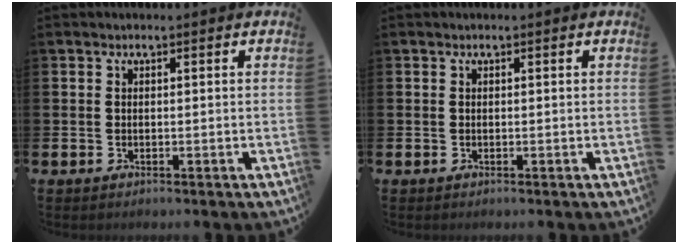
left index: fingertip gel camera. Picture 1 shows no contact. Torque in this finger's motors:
{"motor_torque": [0.00, 0.00, 0.01, 0.00]}